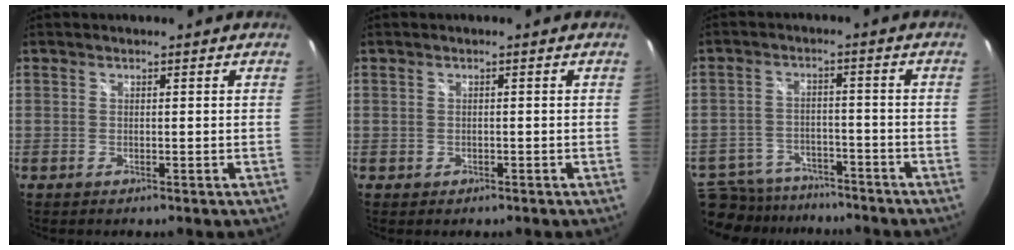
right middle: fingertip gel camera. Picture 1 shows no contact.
{"total": 0.7, "force": [-0.3, 0.6, 0.2], "torque": [-0.002, -0.002, -0.003]}
{"total": 15.9, "force": [-13.0, 7.2, 5.5], "torque": [-0.148, 0.002, -0.194]}